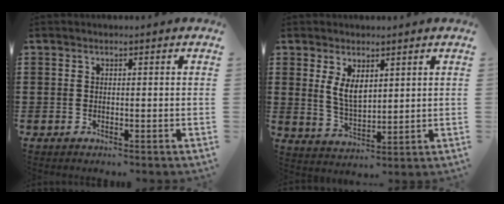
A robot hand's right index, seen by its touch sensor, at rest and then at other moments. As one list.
[{"total": 4.9, "force": [2.0, 2.6, 3.6], "torque": [-0.069, 0.001, 0.036]}]